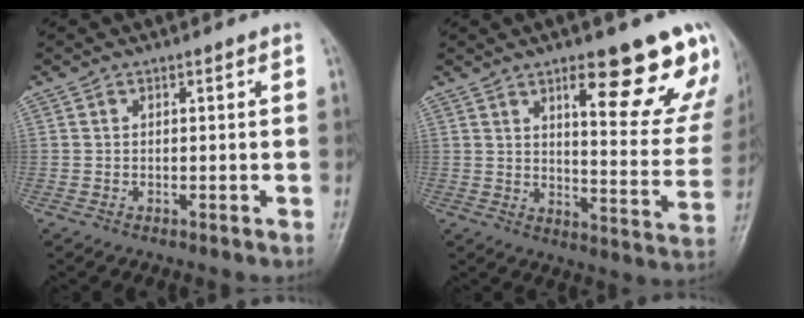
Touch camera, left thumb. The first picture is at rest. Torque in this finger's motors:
{"motor_torque": [2.40, 2.07, 1.28, -0.85, 0.26]}